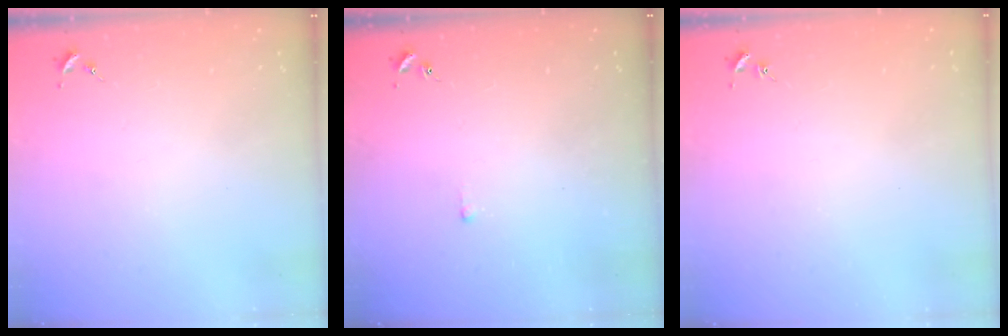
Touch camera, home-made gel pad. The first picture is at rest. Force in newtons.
{"total": 1.8, "press": 1.8, "slide": 0.3}
{"total": 0.9, "press": 0.9, "slide": 0.2}